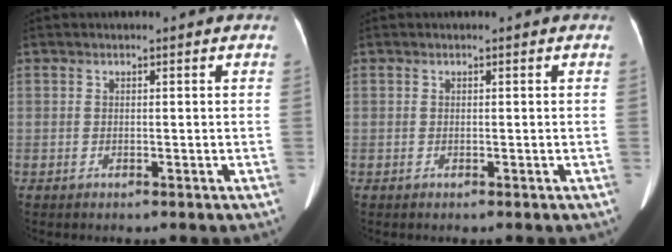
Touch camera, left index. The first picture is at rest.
{"total": 0.0}